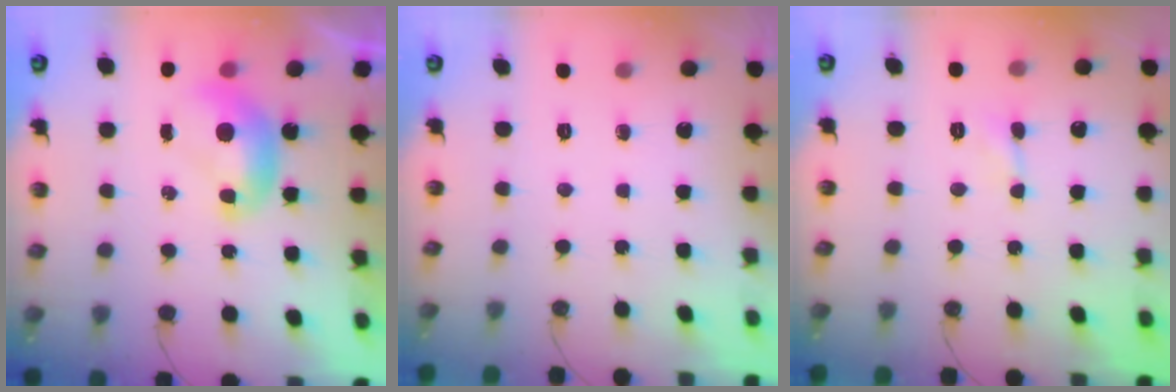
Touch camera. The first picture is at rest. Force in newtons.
{"total": 0.0}
{"total": 2.3, "press": 2.2, "slide": 0.6}